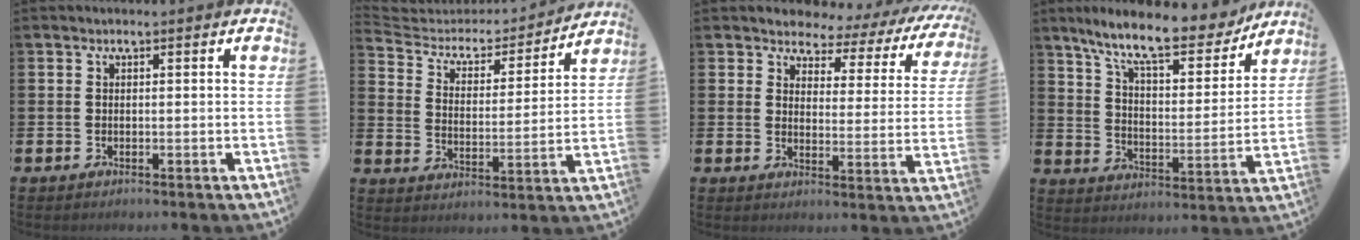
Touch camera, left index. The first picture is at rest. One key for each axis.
{"total": 4.9, "fx": 4.2, "fy": 2.2, "fz": 1.0, "tx": -0.048, "ty": -0.035, "tz": 0.063}
{"total": 2.9, "fx": 2.4, "fy": 1.6, "fz": 0.2, "tx": -0.009, "ty": -0.036, "tz": 0.028}
{"total": 11.1, "fx": 9.6, "fy": 2.2, "fz": 5.1, "tx": -0.120, "ty": -0.056, "tz": 0.162}